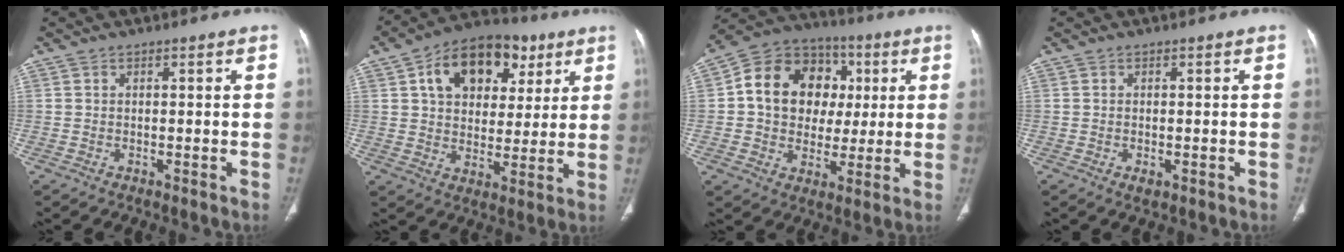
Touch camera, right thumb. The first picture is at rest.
{"total": 17.4, "force": [7.2, 11.9, 10.6], "torque": [-0.121, 0.002, 0.112]}
{"total": 17.5, "force": [2.7, 14.4, 9.5], "torque": [-0.122, 0.023, 0.043]}
{"total": 1.4, "force": [-0.5, 0.7, 1.1], "torque": [-0.016, -0.001, -0.006]}